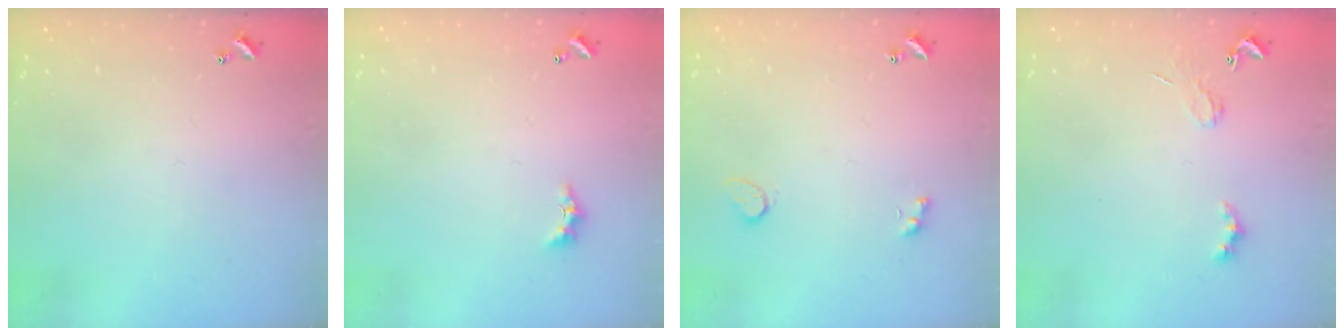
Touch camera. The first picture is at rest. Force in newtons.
{"total": 2.2, "press": 2.2, "slide": 0.6}
{"total": 3.9, "press": 3.8, "slide": 1.1}
{"total": 2.0, "press": 1.9, "slide": 0.4}